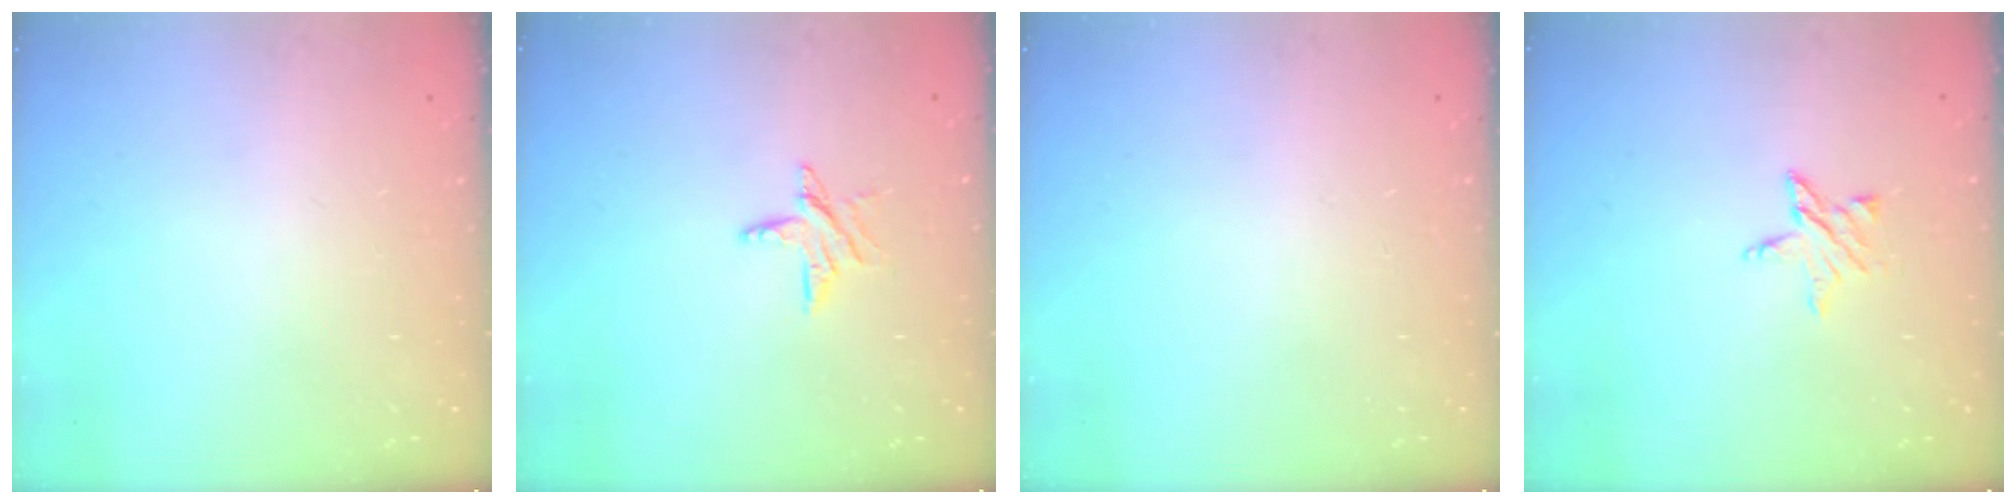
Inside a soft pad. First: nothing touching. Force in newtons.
{"total": 5.8, "press": 5.8, "slide": 0.5}
{"total": 0.0}
{"total": 5.6, "press": 5.6, "slide": 0.5}